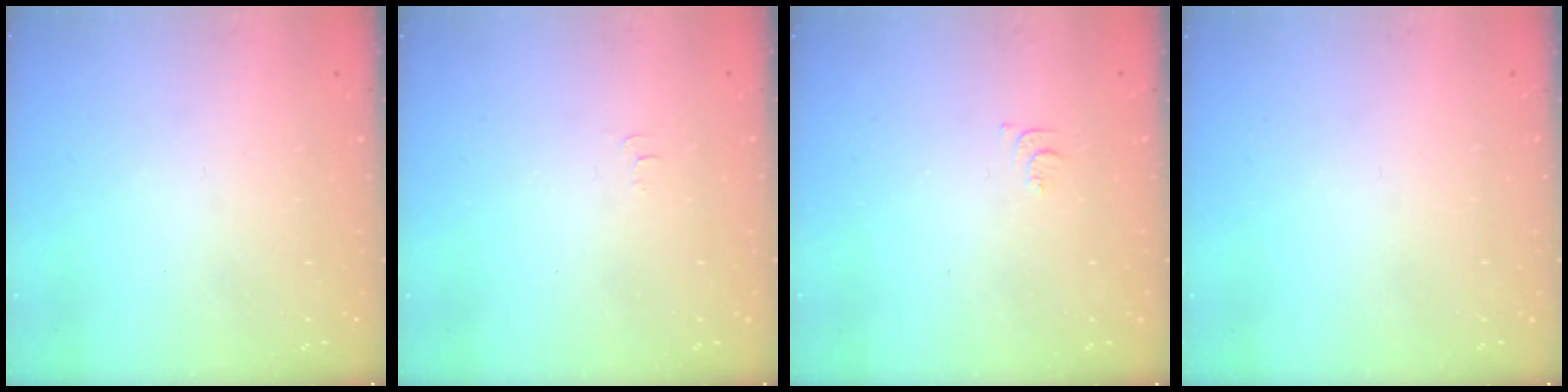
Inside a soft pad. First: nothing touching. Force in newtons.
{"total": 3.6, "press": 3.6, "slide": 0.5}
{"total": 6.5, "press": 6.5, "slide": 0.9}
{"total": 0.0}